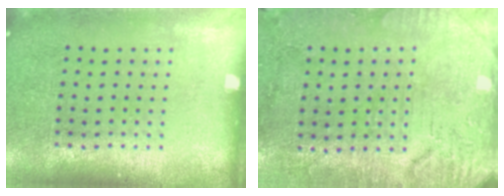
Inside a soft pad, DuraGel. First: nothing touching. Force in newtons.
{"total": 3.1, "press": 2.6, "slide": 1.7}